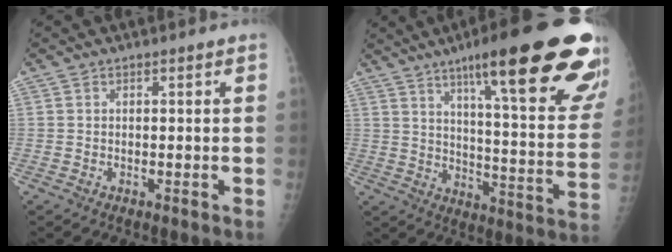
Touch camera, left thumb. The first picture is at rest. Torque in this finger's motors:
{"motor_torque": [3.28, 1.73, 2.53, -0.24, 0.43]}